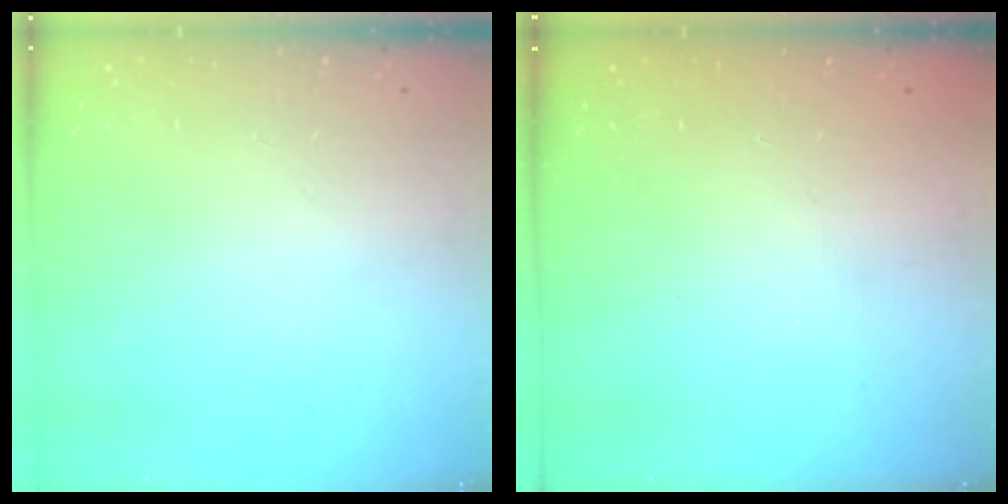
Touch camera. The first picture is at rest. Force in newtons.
{"total": 2.3, "press": 2.2, "slide": 0.8}